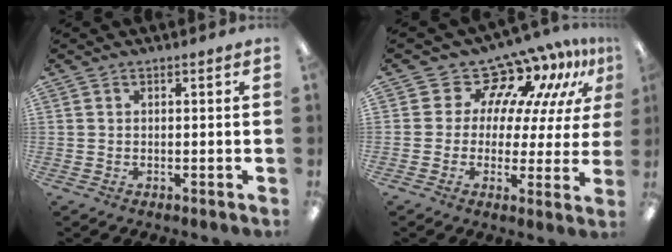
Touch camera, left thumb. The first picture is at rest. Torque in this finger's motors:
{"motor_torque": [0.02, 0.34, -0.28, 0.13, -0.07]}